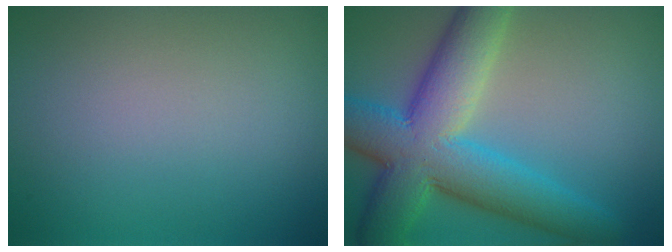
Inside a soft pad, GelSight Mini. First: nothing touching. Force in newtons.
{"total": 10.9, "press": 10.9, "slide": 0.5}